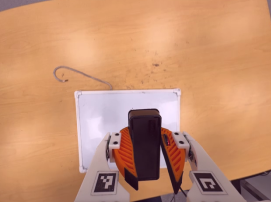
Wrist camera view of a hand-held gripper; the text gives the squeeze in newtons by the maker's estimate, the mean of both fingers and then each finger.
{"total": 11.3, "left": 11.3, "right": 11.2}